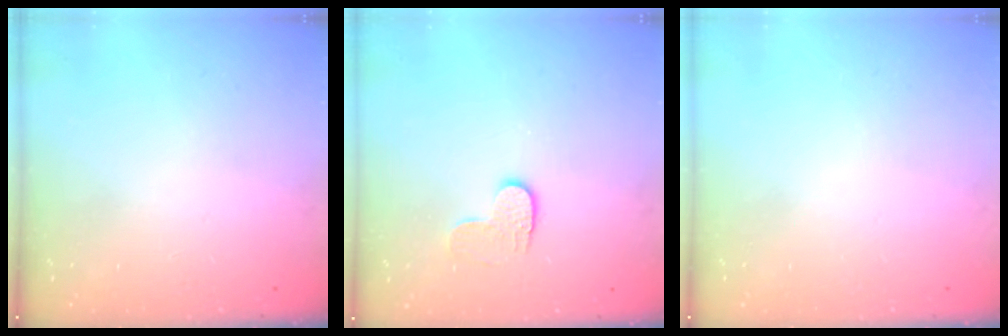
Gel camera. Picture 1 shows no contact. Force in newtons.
{"total": 5.7, "press": 5.7, "slide": 0.5}
{"total": 0.0}